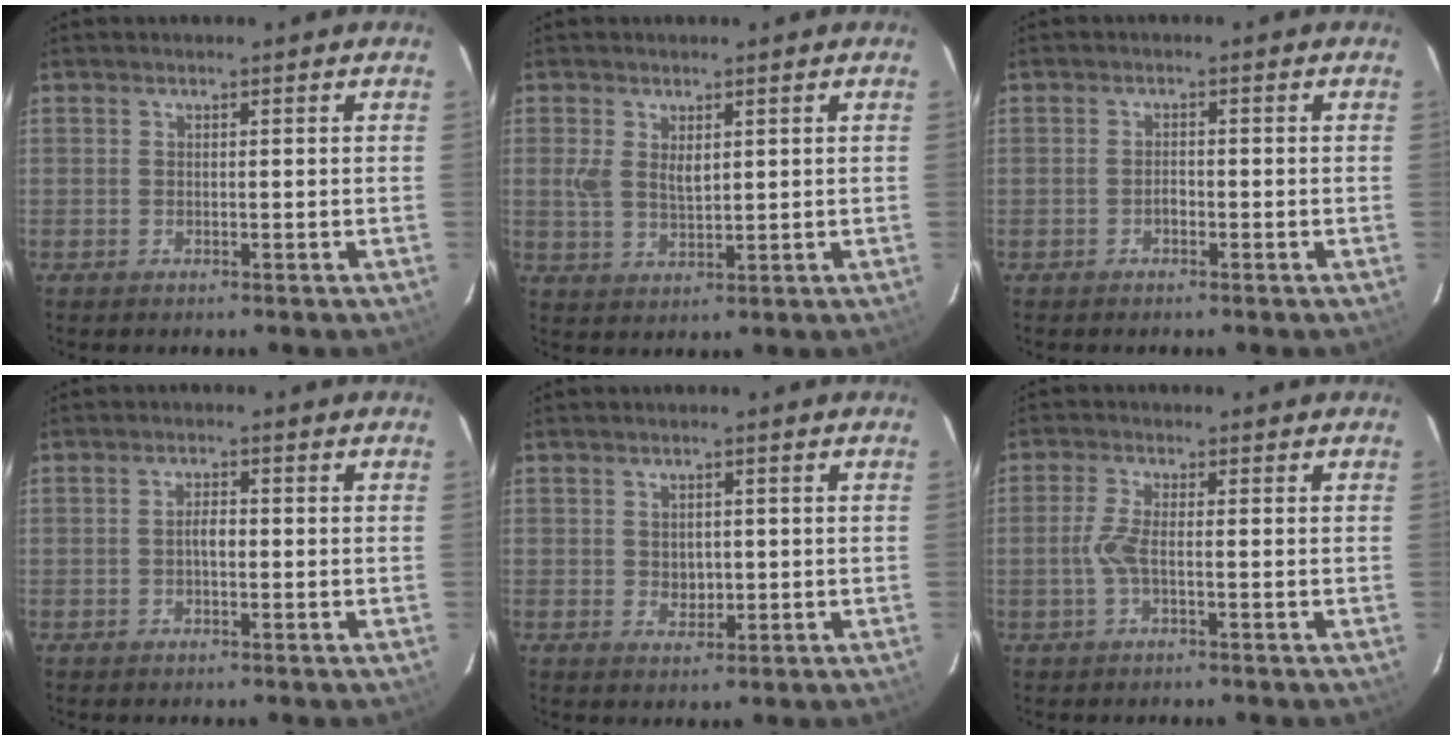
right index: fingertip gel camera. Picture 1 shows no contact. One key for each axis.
{"total": 4.6, "fx": 1.3, "fy": 2.6, "fz": 3.6, "tx": -0.068, "ty": 0.000, "tz": 0.025}
{"total": 1.1, "fx": -0.8, "fy": 0.6, "fz": 0.5, "tx": -0.010, "ty": 0.003, "tz": -0.013}
{"total": 1.9, "fx": -0.4, "fy": 0.8, "fz": 1.7, "tx": -0.033, "ty": 0.007, "tz": -0.009}
{"total": 2.7, "fx": 0.0, "fy": 2.3, "fz": 1.5, "tx": -0.022, "ty": 0.000, "tz": 0.004}
{"total": 3.4, "fx": -1.0, "fy": 0.5, "fz": 3.2, "tx": -0.077, "ty": 0.002, "tz": -0.019}